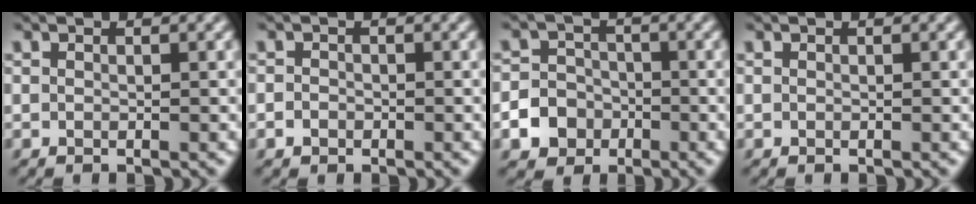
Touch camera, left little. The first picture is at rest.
{"total": 1.1, "force": [-0.4, 0.9, 0.3], "torque": [0.006, 0.001, -0.011]}
{"total": 6.1, "force": [-2.9, 5.2, 1.2], "torque": [-0.016, -0.009, -0.069]}
{"total": 0.0}